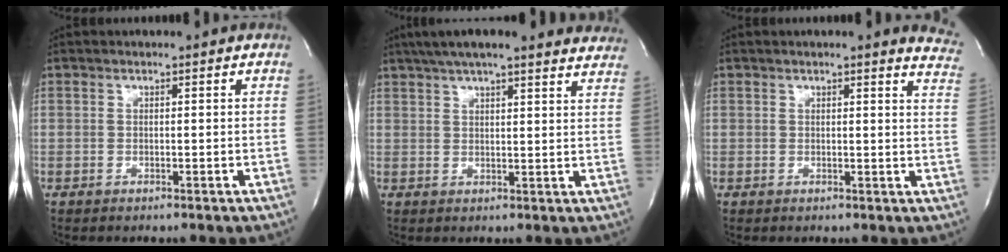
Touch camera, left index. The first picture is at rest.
{"total": 22.9, "force": [20.0, 3.3, 10.7], "torque": [-0.167, 0.018, 0.247]}
{"total": 7.8, "force": [7.2, 0.8, 2.7], "torque": [-0.010, -0.031, 0.046]}